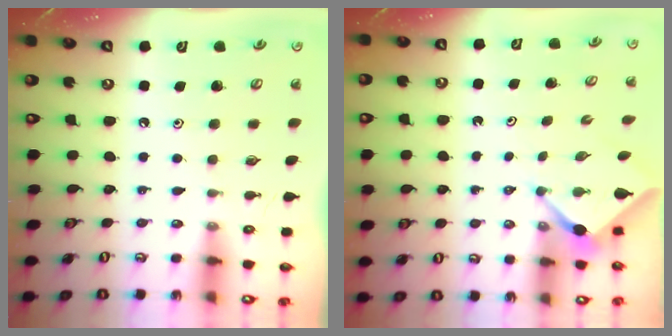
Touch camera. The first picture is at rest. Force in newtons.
{"total": 2.4, "press": 2.4, "slide": 0.3}